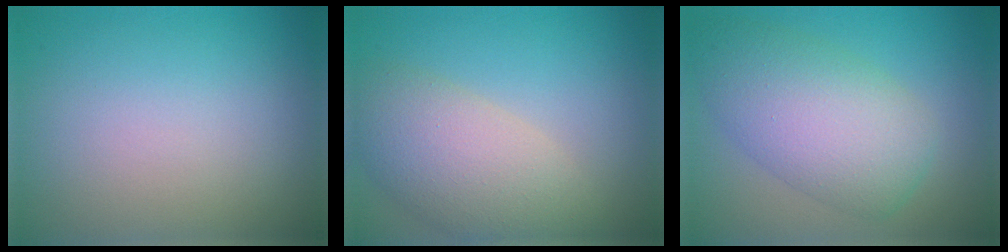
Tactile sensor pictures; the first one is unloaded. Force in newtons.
{"total": 6.3, "press": 6.3, "slide": 0.5}
{"total": 5.5, "press": 5.5, "slide": 0.4}